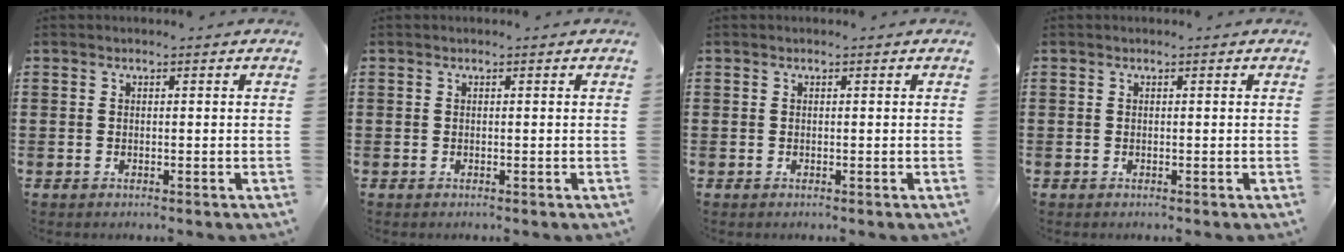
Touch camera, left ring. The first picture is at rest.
{"total": 0.0}
{"total": 0.0}
{"total": 0.0}